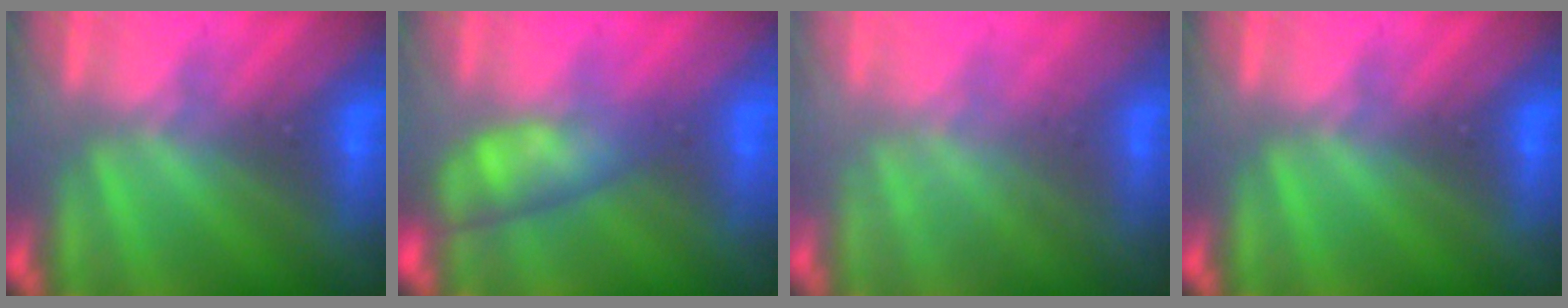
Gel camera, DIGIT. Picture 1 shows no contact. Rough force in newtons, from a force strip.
{"total": 4.7}
{"total": 2.3}
{"total": 0.0}